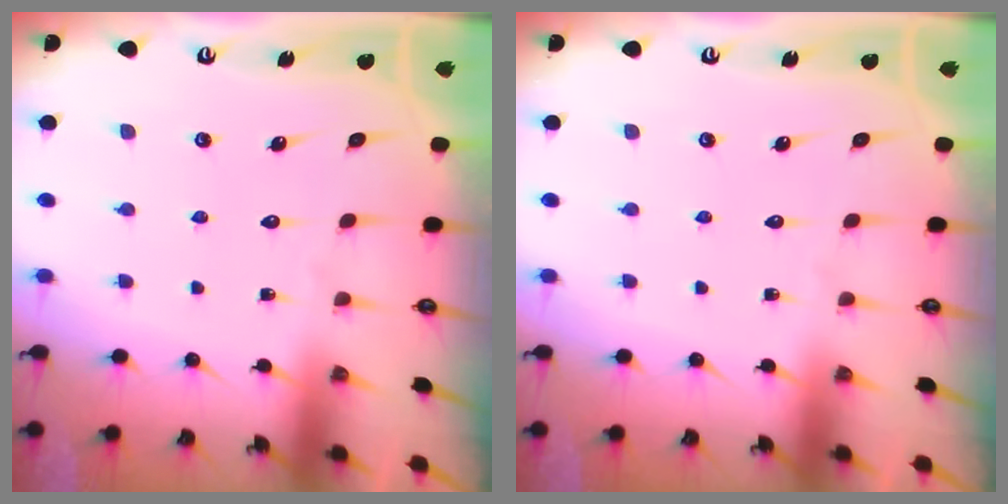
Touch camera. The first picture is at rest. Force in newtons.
{"total": 0.0}